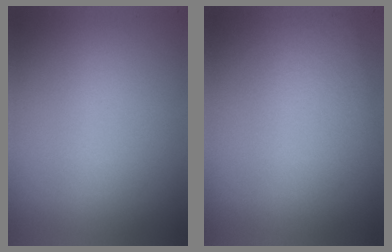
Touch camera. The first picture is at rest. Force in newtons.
{"total": 1.0}